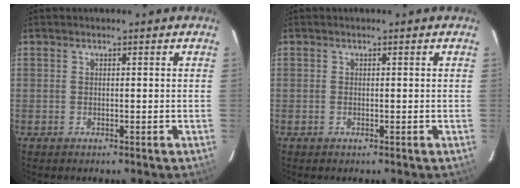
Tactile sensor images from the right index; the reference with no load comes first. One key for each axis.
{"total": 0.0}